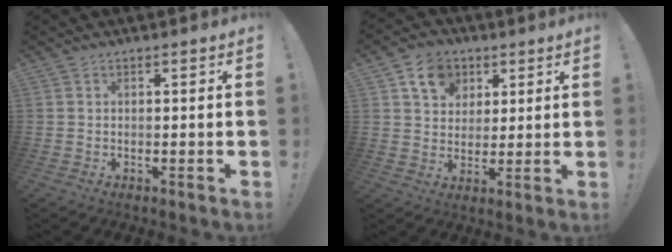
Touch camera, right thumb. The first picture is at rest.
{"total": 10.2, "force": [4.6, 8.3, 3.7], "torque": [-0.056, -0.015, 0.090]}